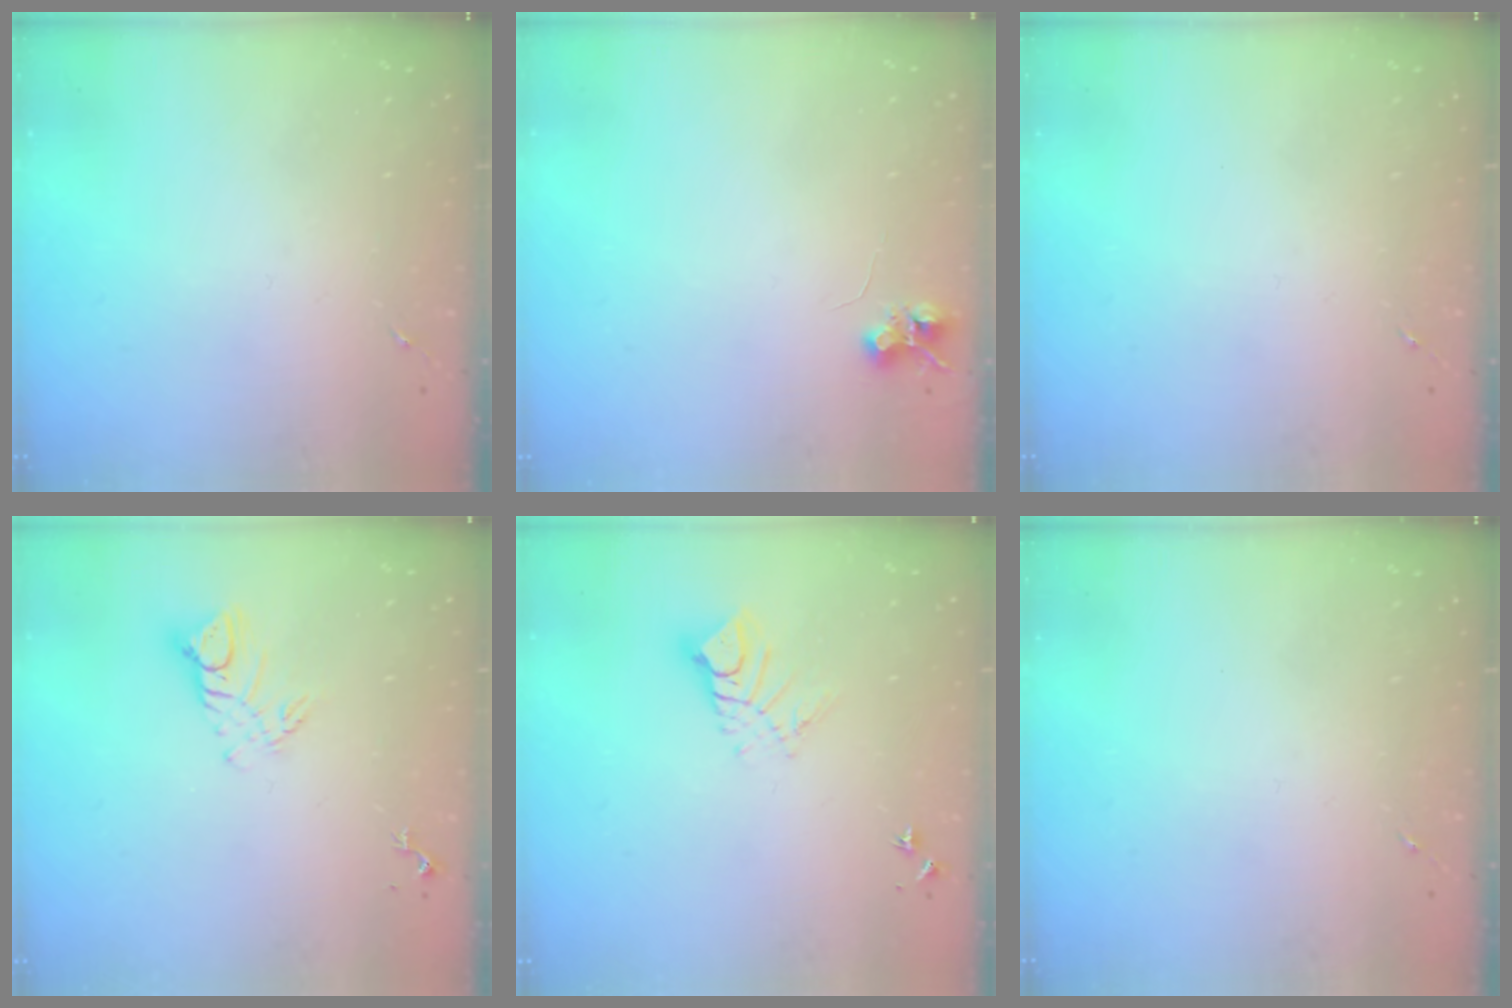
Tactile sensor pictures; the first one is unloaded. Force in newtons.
{"total": 6.5, "press": 6.4, "slide": 0.9}
{"total": 0.0}
{"total": 7.6, "press": 7.6, "slide": 0.7}
{"total": 9.1, "press": 9.0, "slide": 1.0}
{"total": 0.0}